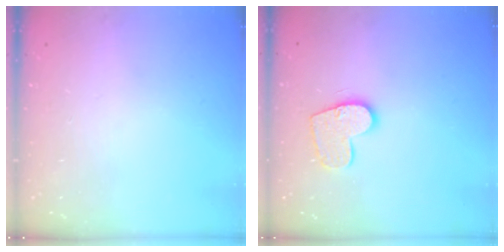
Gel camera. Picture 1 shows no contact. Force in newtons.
{"total": 11.4, "press": 11.3, "slide": 0.6}